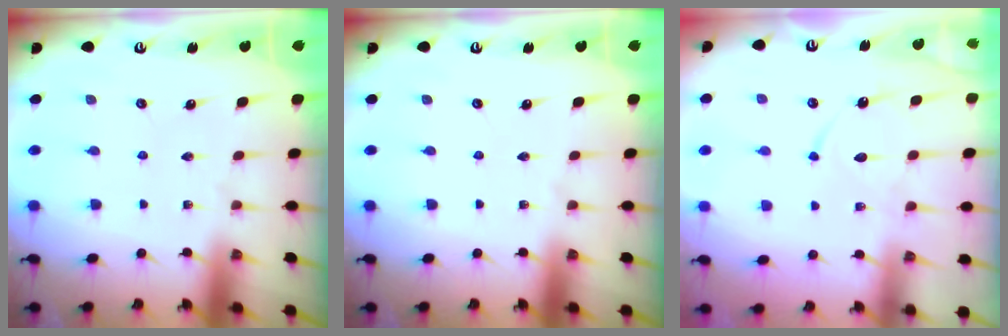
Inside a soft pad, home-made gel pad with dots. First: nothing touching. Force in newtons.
{"total": 0.0}
{"total": 9.9, "press": 9.9, "slide": 0.9}